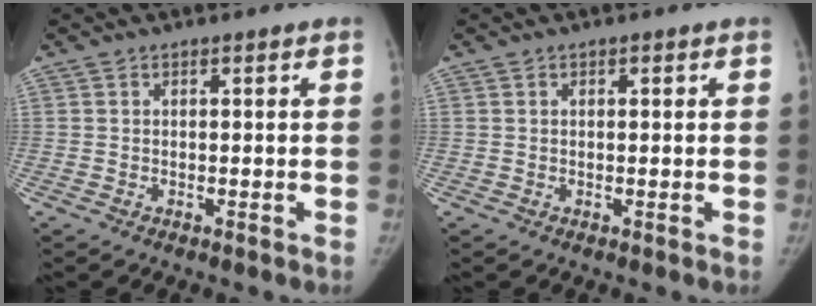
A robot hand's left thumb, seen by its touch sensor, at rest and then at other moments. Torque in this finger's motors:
{"motor_torque": [-0.45, 0.15, -0.66, 0.25, -0.01]}